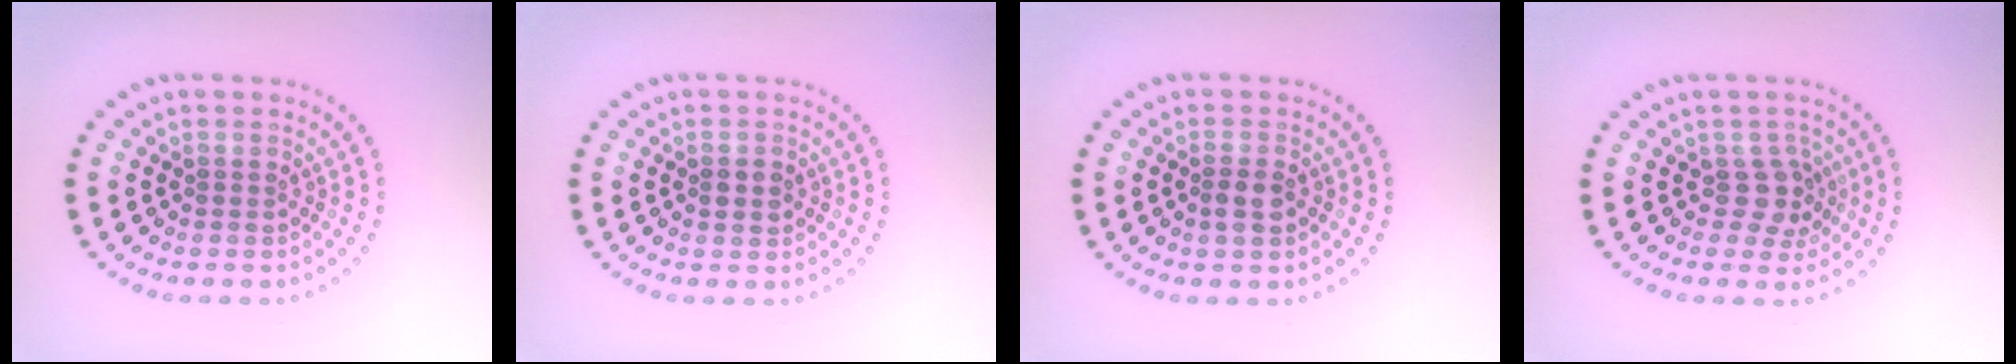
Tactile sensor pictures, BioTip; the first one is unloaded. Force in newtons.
{"total": 1.2, "press": 1.2, "slide": 0.2}
{"total": 1.7, "press": 1.6, "slide": 0.5}
{"total": 2.6, "press": 2.0, "slide": 1.6}